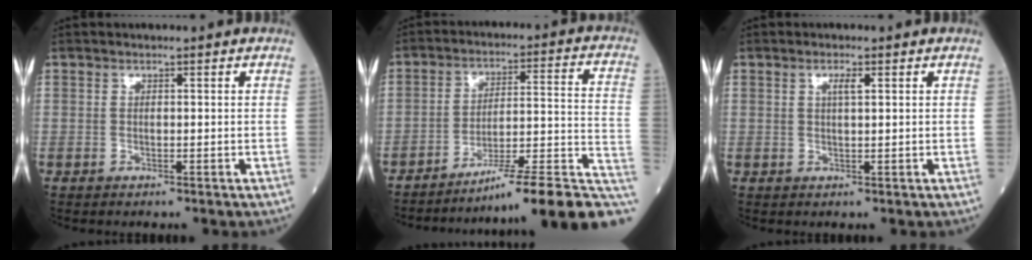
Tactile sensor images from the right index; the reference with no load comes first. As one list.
[{"total": 18.2, "force": [-14.3, -0.4, 11.4], "torque": [-0.098, 0.027, -0.211]}, {"total": 1.7, "force": [0.7, 0.2, 1.5], "torque": [-0.028, -0.001, 0.010]}]